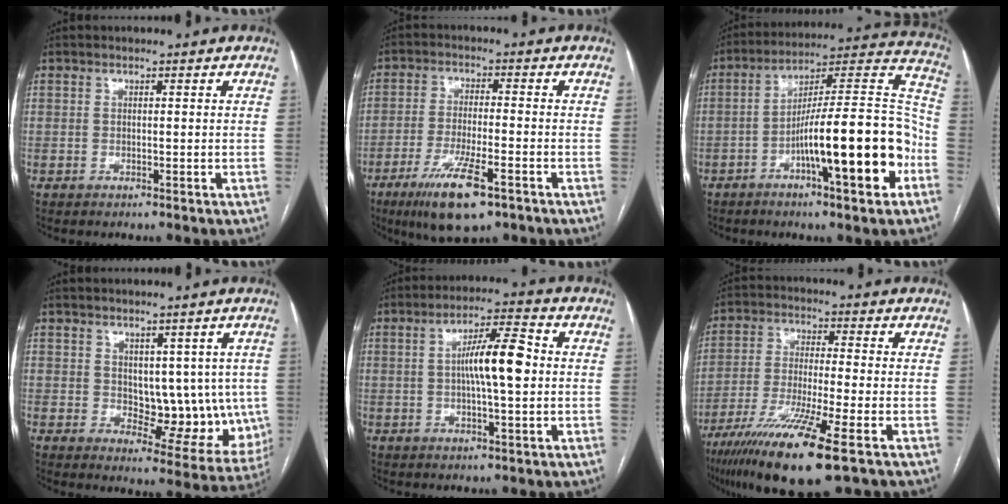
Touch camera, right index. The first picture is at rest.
{"total": 10.4, "force": [-6.0, 1.9, 8.2], "torque": [-0.156, -0.022, -0.099]}
{"total": 19.8, "force": [-7.1, 2.2, 18.3], "torque": [-0.260, 0.020, -0.106]}
{"total": 10.3, "force": [1.1, 5.9, 8.3], "torque": [-0.088, 0.005, 0.032]}
{"total": 8.6, "force": [0.4, 1.3, 8.5], "torque": [-0.149, 0.015, 0.003]}
{"total": 14.1, "force": [-8.2, -0.1, 11.4], "torque": [-0.230, -0.040, -0.148]}